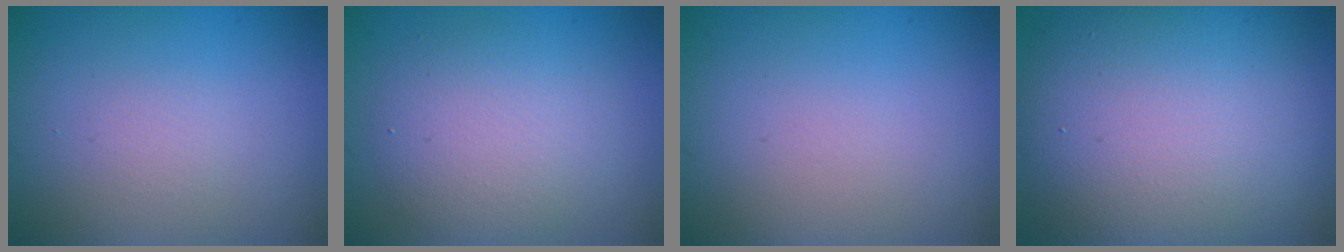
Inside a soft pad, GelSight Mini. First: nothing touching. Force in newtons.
{"total": 4.0, "press": 4.0, "slide": 0.2}
{"total": 0.0}
{"total": 12.8, "press": 12.8, "slide": 0.7}